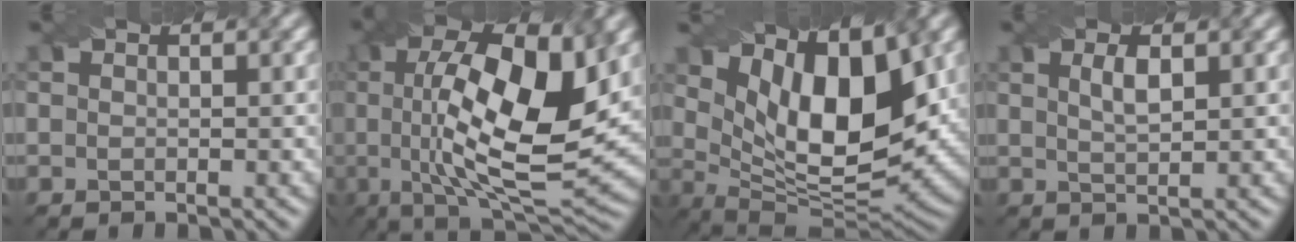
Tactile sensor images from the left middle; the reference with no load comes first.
{"total": 13.9, "force": [1.6, 5.0, 12.8], "torque": [-0.208, -0.001, 0.027]}
{"total": 12.4, "force": [4.3, 5.5, 10.2], "torque": [-0.161, -0.007, 0.077]}
{"total": 1.8, "force": [0.6, 0.5, 1.6], "torque": [-0.030, 0.003, 0.015]}